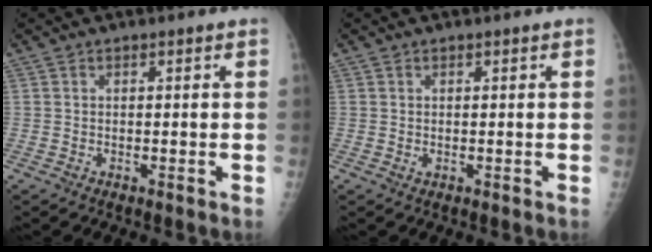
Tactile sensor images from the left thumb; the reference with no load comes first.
{"total": 0.6, "force": [0.2, 0.4, 0.3], "torque": [-0.001, -0.002, 0.004]}